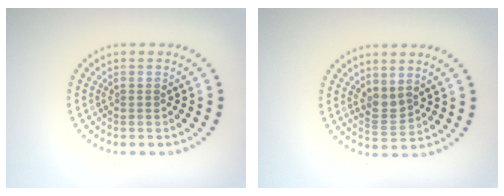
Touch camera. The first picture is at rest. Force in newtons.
{"total": 1.8, "press": 1.5, "slide": 1.0}